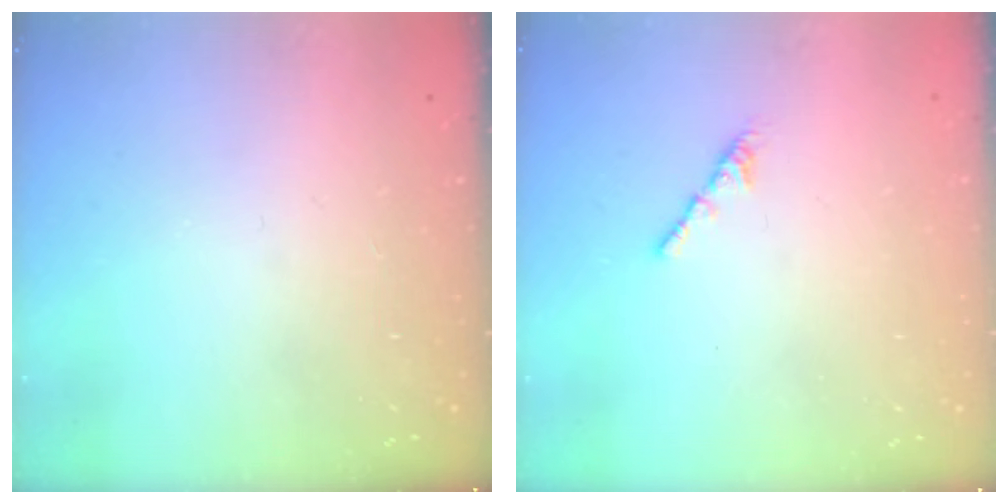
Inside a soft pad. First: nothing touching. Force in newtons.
{"total": 2.1, "press": 2.0, "slide": 0.7}